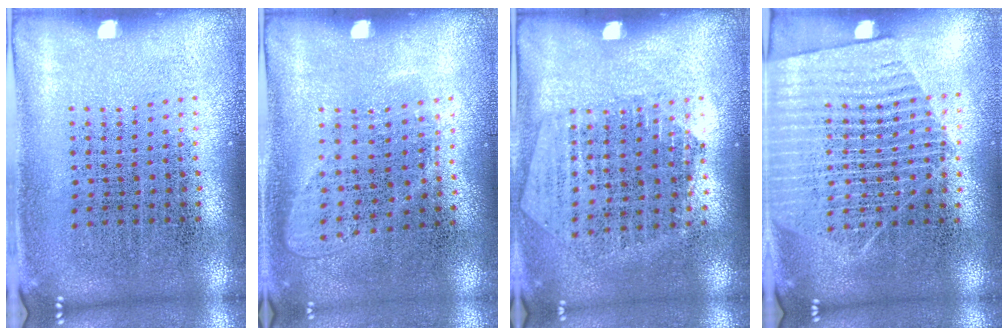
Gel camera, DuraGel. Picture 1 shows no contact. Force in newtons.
{"total": 1.0, "press": 0.8, "slide": 0.5}
{"total": 1.3, "press": 1.2, "slide": 0.5}
{"total": 1.7, "press": 1.5, "slide": 0.8}